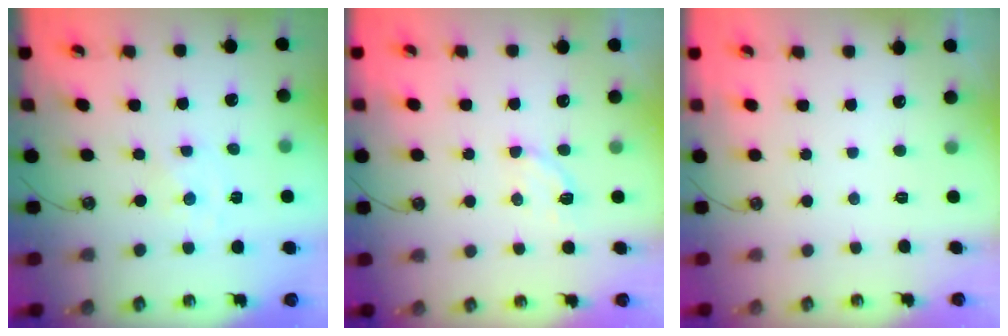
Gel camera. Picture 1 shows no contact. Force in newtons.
{"total": 4.2, "press": 4.0, "slide": 1.2}
{"total": 0.0}